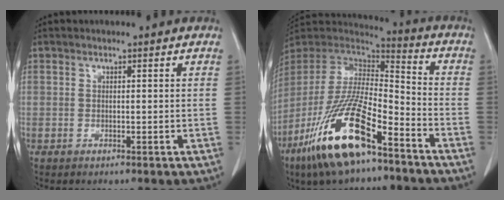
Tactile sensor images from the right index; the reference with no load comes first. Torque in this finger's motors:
{"motor_torque": [1.55, -0.59, 1.05, 0.21]}